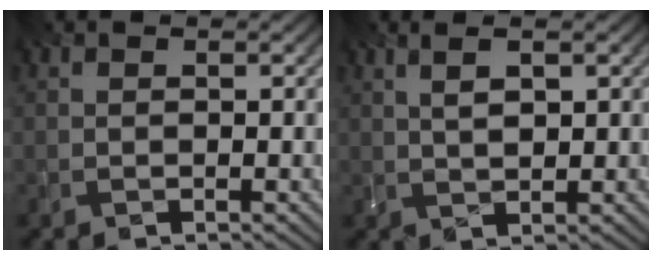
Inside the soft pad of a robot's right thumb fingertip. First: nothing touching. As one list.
[{"total": 2.7, "force": [1.1, 0.7, 2.3], "torque": [-0.051, -0.002, 0.026]}]